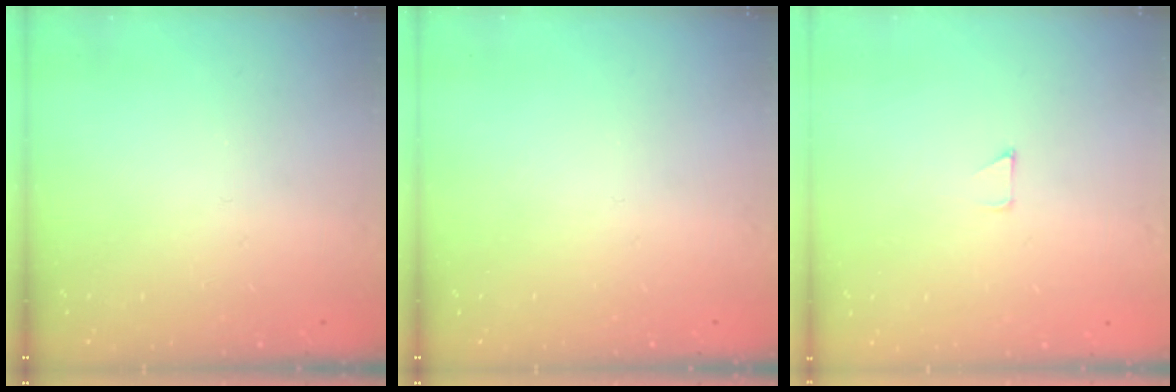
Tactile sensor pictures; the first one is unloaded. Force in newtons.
{"total": 0.0}
{"total": 2.7, "press": 2.7, "slide": 0.2}